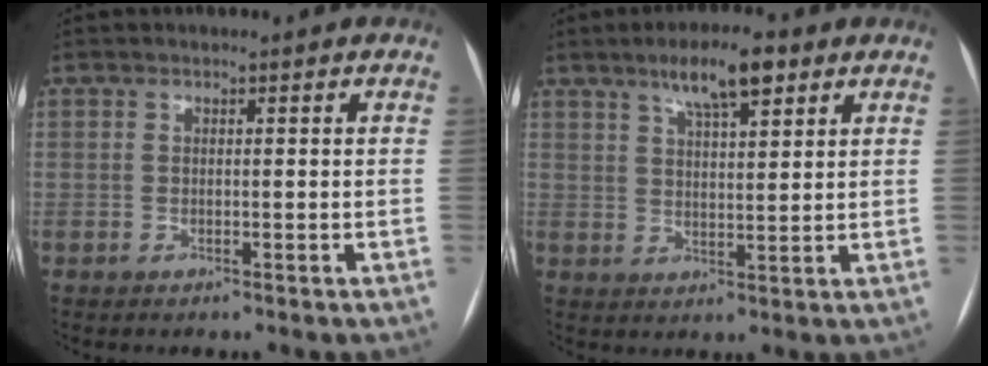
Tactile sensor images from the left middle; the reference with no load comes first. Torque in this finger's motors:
{"motor_torque": [0.65, -0.68, 0.18, 0.02]}